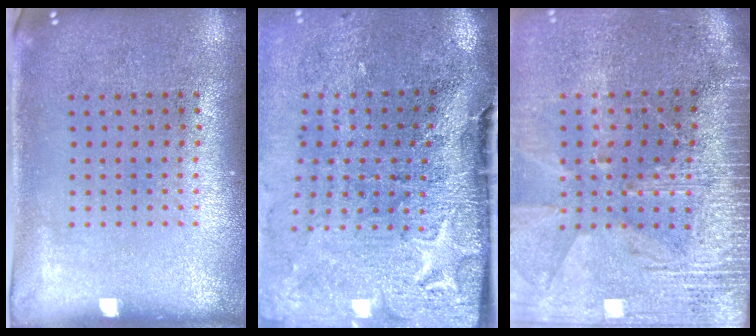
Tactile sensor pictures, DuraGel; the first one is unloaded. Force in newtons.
{"total": 4.8, "press": 3.8, "slide": 2.9}
{"total": 3.8, "press": 3.3, "slide": 1.9}